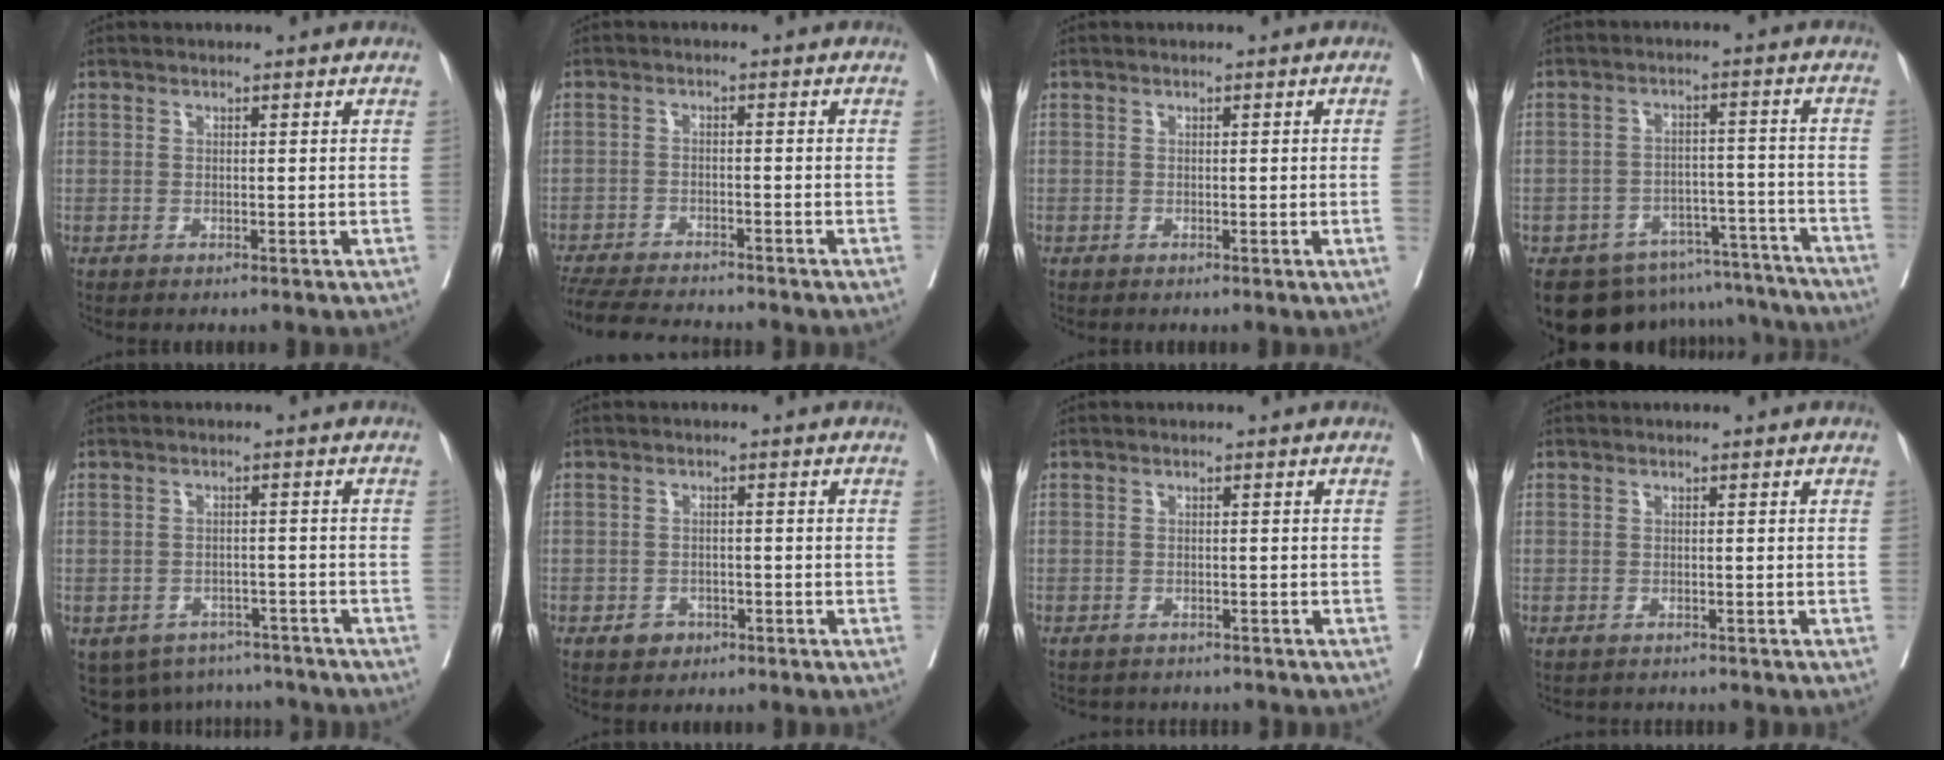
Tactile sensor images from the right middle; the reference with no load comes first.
{"total": 10.7, "force": [-9.9, 1.0, 3.8], "torque": [-0.060, -0.014, -0.157]}
{"total": 0.9, "force": [-0.1, -0.2, 0.9], "torque": [-0.013, -0.002, -0.001]}
{"total": 14.7, "force": [-13.1, 6.2, 2.5], "torque": [-0.023, 0.044, -0.165]}
{"total": 9.3, "force": [-7.5, 5.2, 1.3], "torque": [-0.018, 0.012, -0.094]}
{"total": 2.5, "force": [-1.4, 1.9, 0.8], "torque": [-0.009, 0.006, -0.017]}
{"total": 4.4, "force": [-4.3, 1.2, 0.3], "torque": [0.002, -0.004, -0.055]}
{"total": 1.7, "force": [-1.5, 0.8, -0.2], "torque": [-0.003, -0.001, -0.027]}